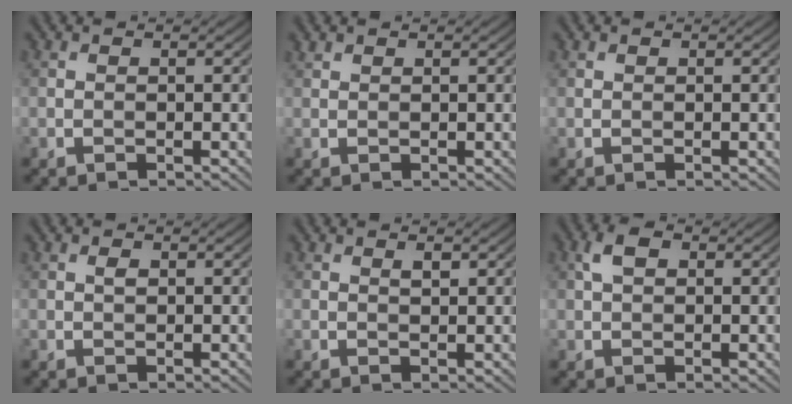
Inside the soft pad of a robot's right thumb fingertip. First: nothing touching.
{"total": 0.7, "force": [0.7, 0.2, 0.2], "torque": [-0.009, 0.003, 0.018]}
{"total": 0.0}
{"total": 0.8, "force": [0.3, 0.4, 0.6], "torque": [-0.011, 0.000, 0.005]}
{"total": 0.9, "force": [0.6, 0.4, 0.7], "torque": [-0.013, -0.004, 0.010]}
{"total": 2.7, "force": [0.9, 1.6, 2.0], "torque": [-0.044, 0.008, 0.014]}